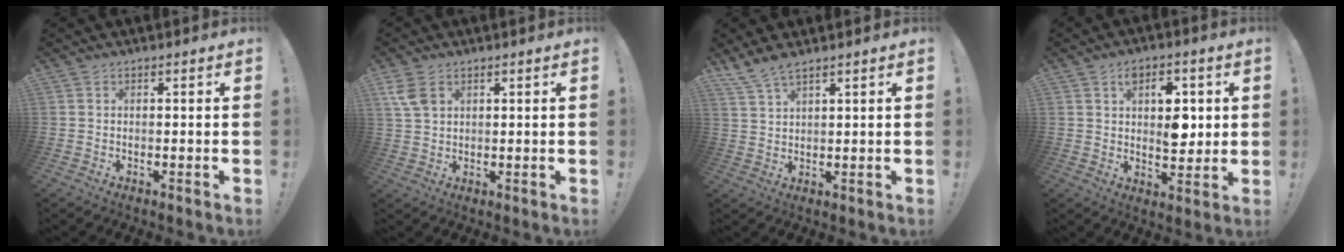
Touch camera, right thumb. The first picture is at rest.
{"total": 6.1, "force": [2.7, 3.9, 3.8], "torque": [-0.084, -0.003, 0.056]}
{"total": 4.9, "force": [4.1, 0.7, 2.6], "torque": [-0.065, -0.017, 0.079]}
{"total": 9.5, "force": [2.7, 6.3, 6.6], "torque": [-0.077, -0.007, 0.045]}